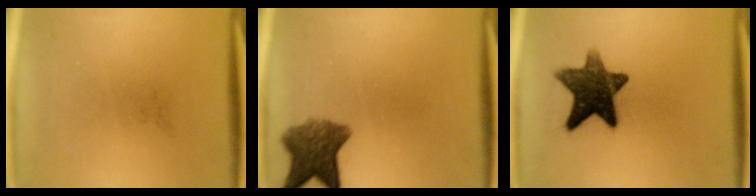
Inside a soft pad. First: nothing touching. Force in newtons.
{"total": 7.1}
{"total": 11.9}